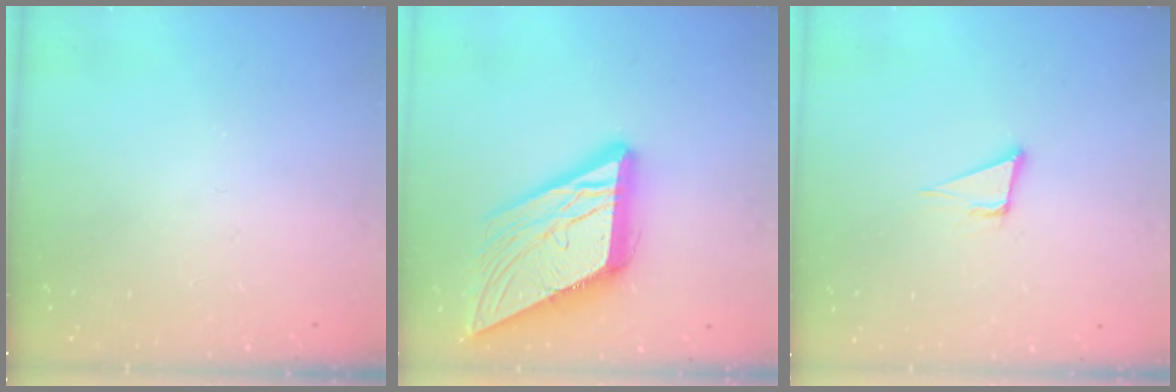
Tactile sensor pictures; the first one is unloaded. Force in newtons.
{"total": 18.7, "press": 18.6, "slide": 2.1}
{"total": 5.4, "press": 4.4, "slide": 3.1}